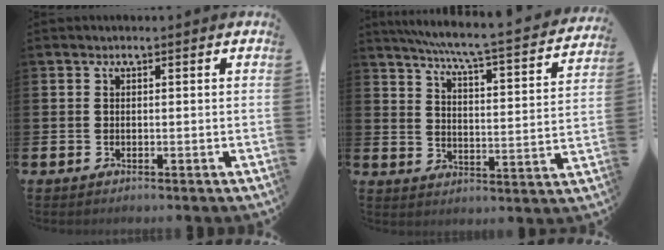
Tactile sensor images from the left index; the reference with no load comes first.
{"total": 5.8, "force": [5.2, -0.1, 2.6], "torque": [-0.079, -0.045, 0.082]}